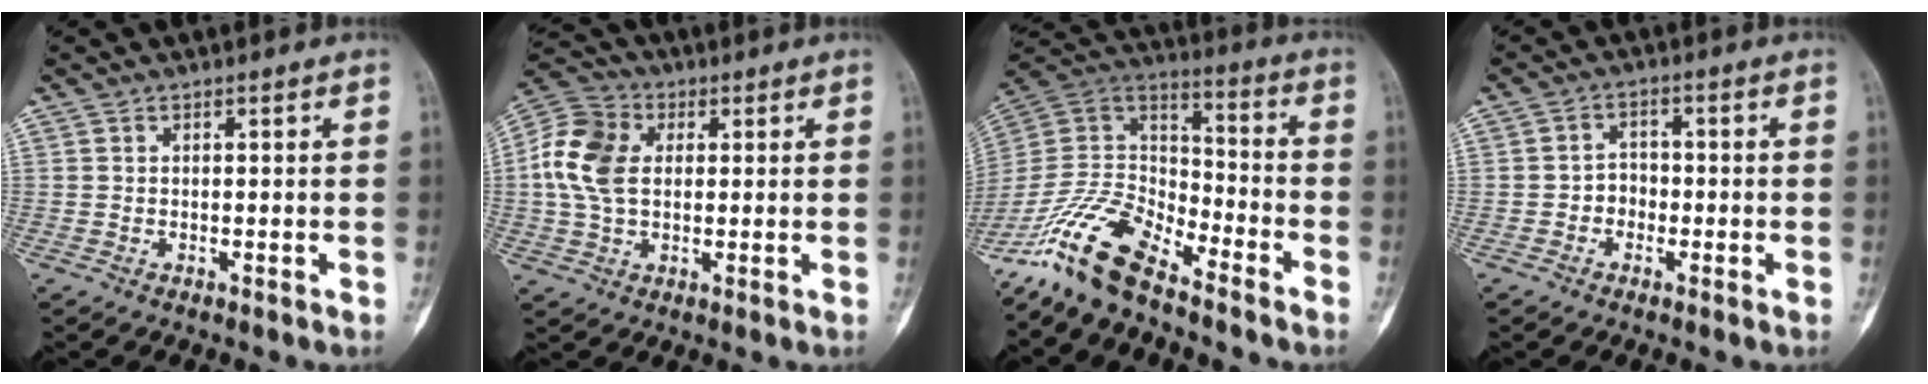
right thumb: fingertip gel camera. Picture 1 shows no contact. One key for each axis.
{"total": 11.5, "fx": 1.3, "fy": 8.0, "fz": 8.1, "tx": -0.164, "ty": 0.021, "tz": 0.018}
{"total": 15.7, "fx": -12.3, "fy": 5.4, "fz": 8.1, "tx": -0.149, "ty": 0.079, "tz": -0.242}
{"total": 3.4, "fx": -1.2, "fy": 2.9, "fz": 1.3, "tx": 0.000, "ty": 0.015, "tz": -0.029}